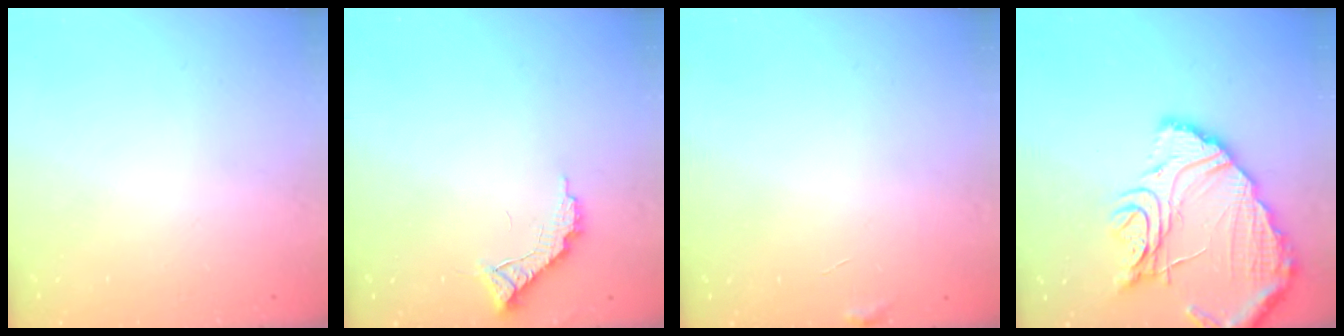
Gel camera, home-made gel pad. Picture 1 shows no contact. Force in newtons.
{"total": 8.4, "press": 8.4, "slide": 0.5}
{"total": 5.7, "press": 5.7, "slide": 0.3}
{"total": 17.8, "press": 17.7, "slide": 1.8}